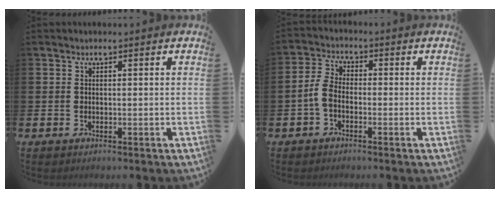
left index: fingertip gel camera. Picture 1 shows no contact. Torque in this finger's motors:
{"motor_torque": [0.18, 0.18, 0.14, 0.04]}